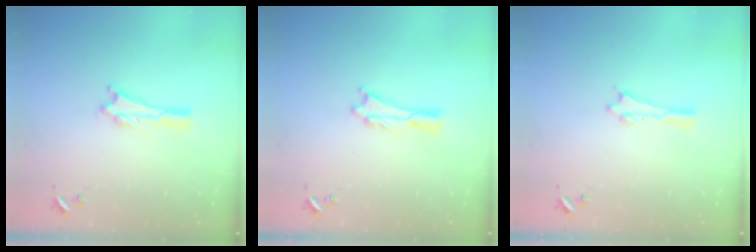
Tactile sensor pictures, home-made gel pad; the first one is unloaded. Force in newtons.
{"total": 0.0}
{"total": 0.0}